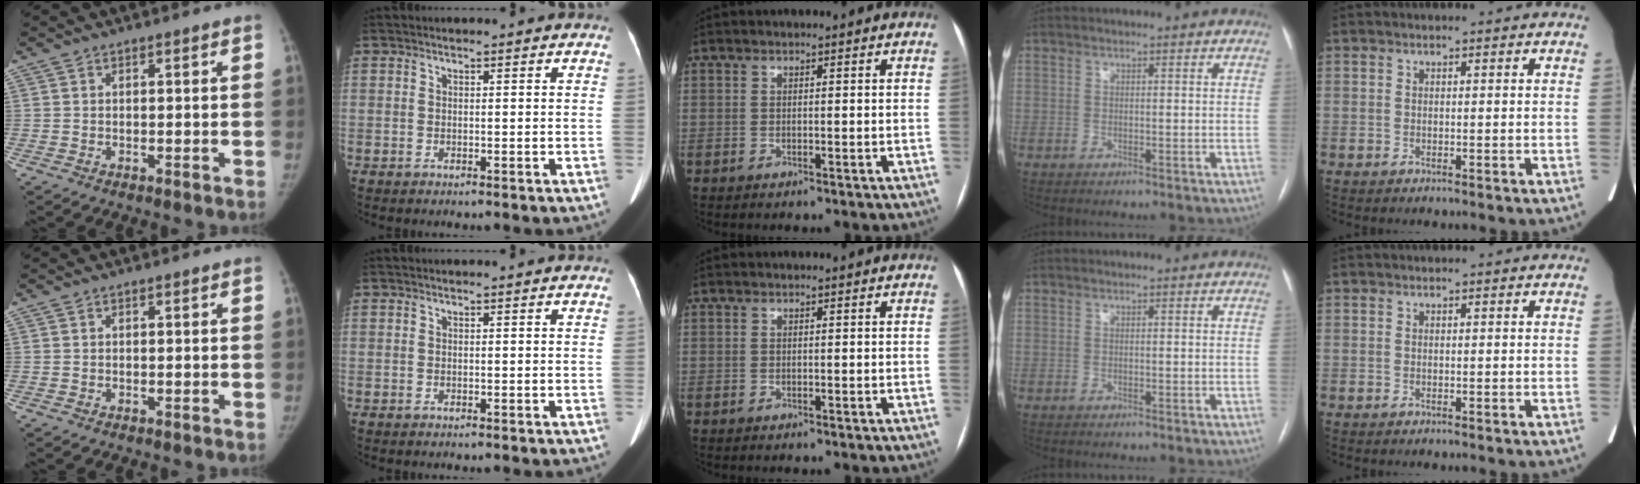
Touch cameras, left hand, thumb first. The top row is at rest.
{}